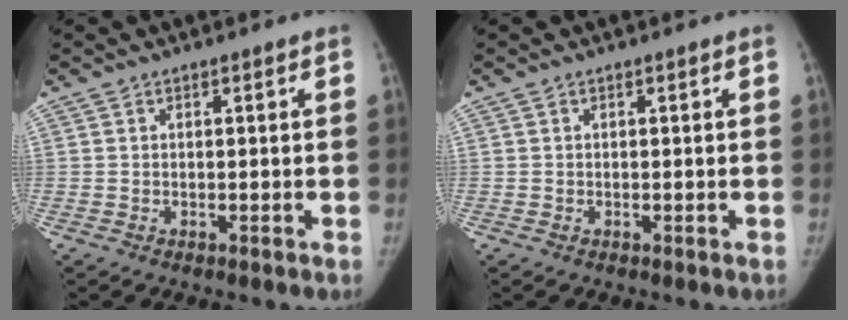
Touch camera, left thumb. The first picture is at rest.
{"total": 0.0}